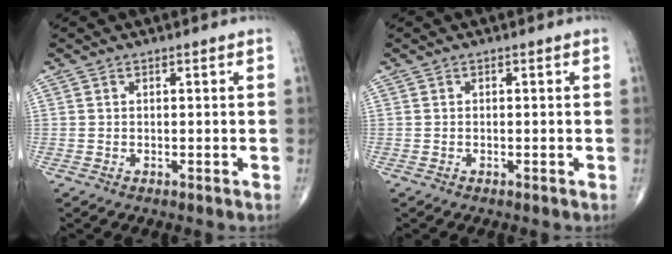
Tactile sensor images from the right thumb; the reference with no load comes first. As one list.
[{"total": 0.0}]